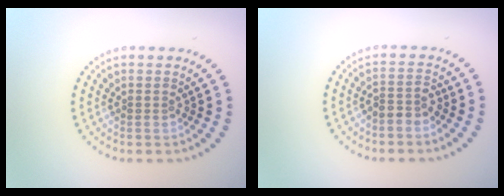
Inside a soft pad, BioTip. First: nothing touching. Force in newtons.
{"total": 1.8, "press": 1.4, "slide": 1.1}